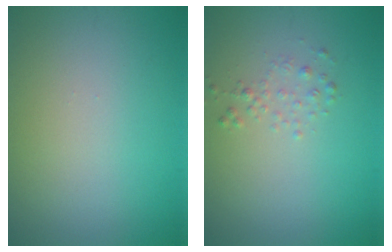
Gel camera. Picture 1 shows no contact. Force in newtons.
{"total": 1.1, "press": 1.1, "slide": 0.1}